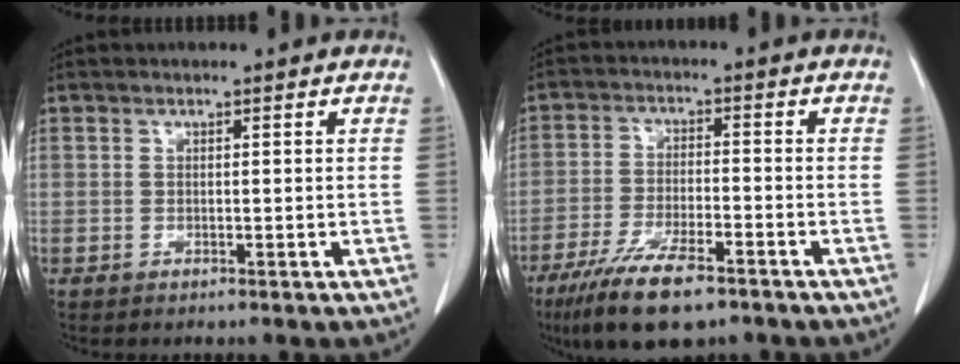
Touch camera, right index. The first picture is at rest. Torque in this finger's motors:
{"motor_torque": [0.79, -0.81, 0.55, 0.17]}